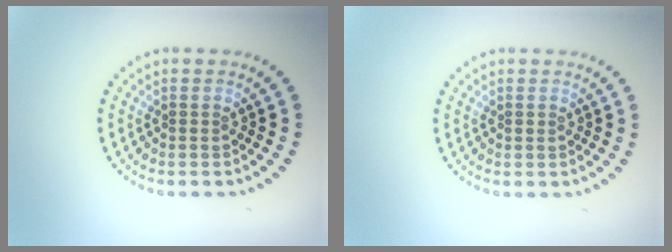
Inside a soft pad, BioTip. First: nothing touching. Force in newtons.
{"total": 0.5, "press": 0.4, "slide": 0.3}